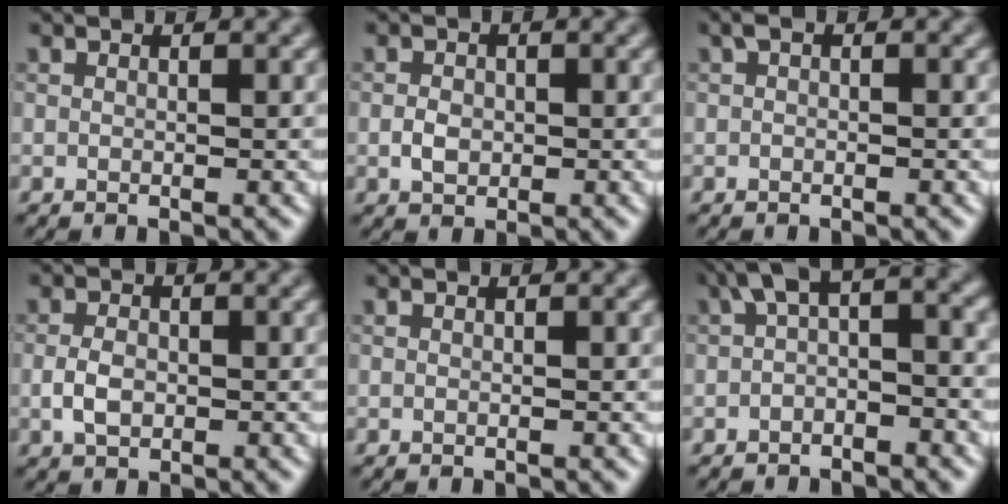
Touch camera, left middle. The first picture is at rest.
{"total": 1.7, "force": [-0.3, 1.3, 1.0], "torque": [-0.020, 0.000, -0.008]}
{"total": 0.8, "force": [0.1, 0.4, 0.7], "torque": [-0.013, 0.004, 0.002]}
{"total": 2.2, "force": [-0.4, 1.5, 1.6], "torque": [-0.034, 0.001, -0.010]}
{"total": 0.0}
{"total": 4.1, "force": [-0.2, 1.9, 3.6], "torque": [-0.050, 0.017, -0.015]}